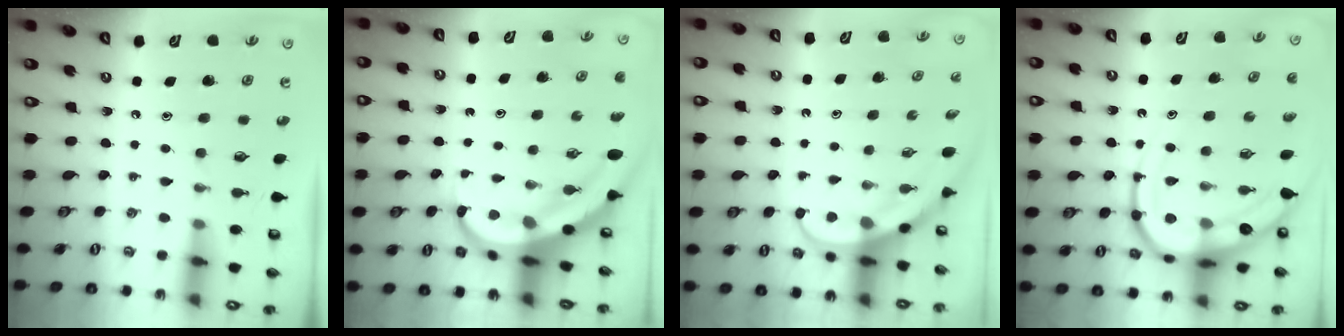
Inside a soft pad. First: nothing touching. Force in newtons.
{"total": 10.2, "press": 10.1, "slide": 1.4}
{"total": 3.8, "press": 3.8, "slide": 0.3}
{"total": 14.4, "press": 14.4, "slide": 1.0}